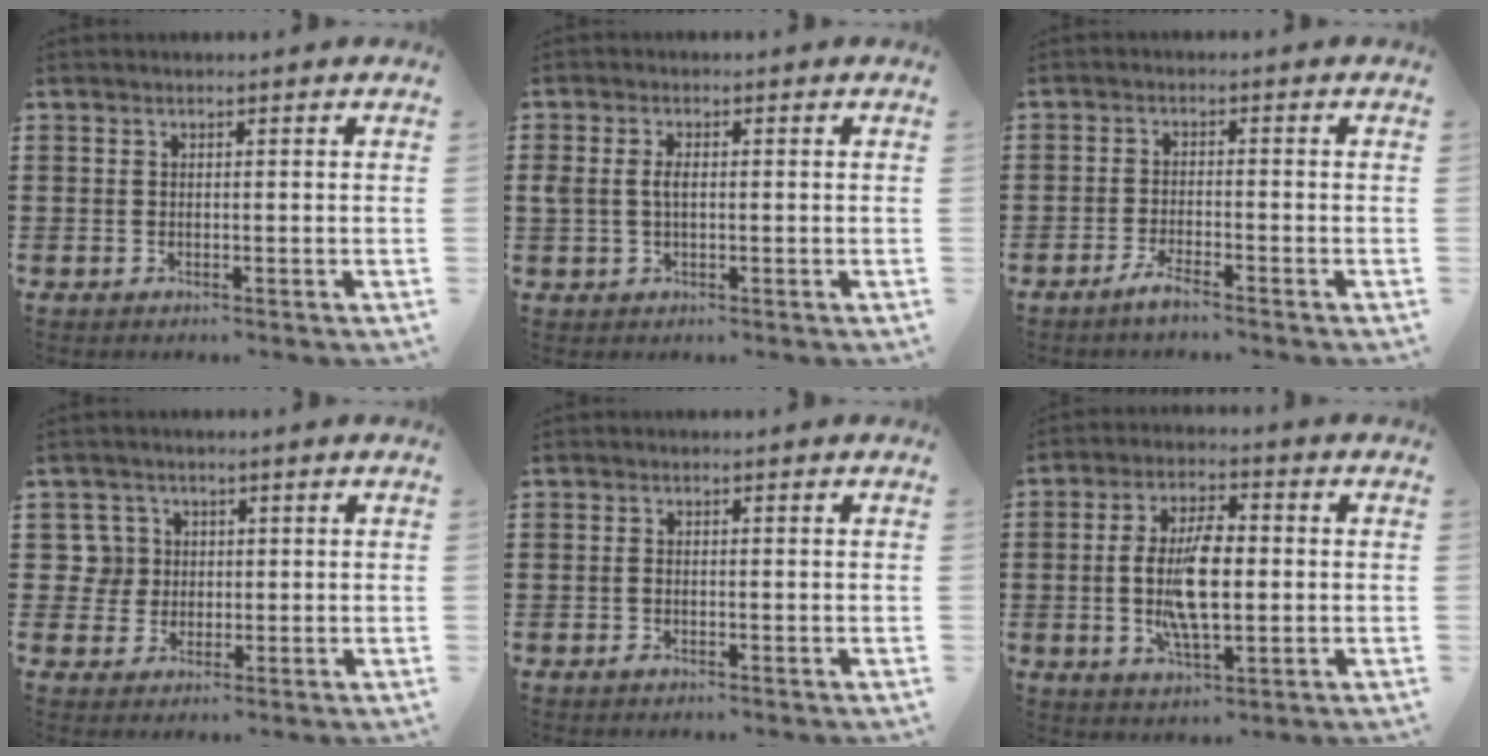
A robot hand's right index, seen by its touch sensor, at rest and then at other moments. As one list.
[{"total": 2.6, "force": [0.2, 1.5, 2.1], "torque": [-0.058, 0.002, -0.002]}, {"total": 2.6, "force": [-2.2, 0.0, 1.4], "torque": [-0.032, 0.000, -0.042]}, {"total": 4.4, "force": [0.7, 4.2, 0.9], "torque": [-0.038, 0.013, 0.012]}, {"total": 0.7, "force": [-0.4, 0.3, 0.5], "torque": [-0.011, -0.004, -0.007]}, {"total": 9.4, "force": [-0.5, 3.9, 8.6], "torque": [-0.188, -0.001, -0.016]}]